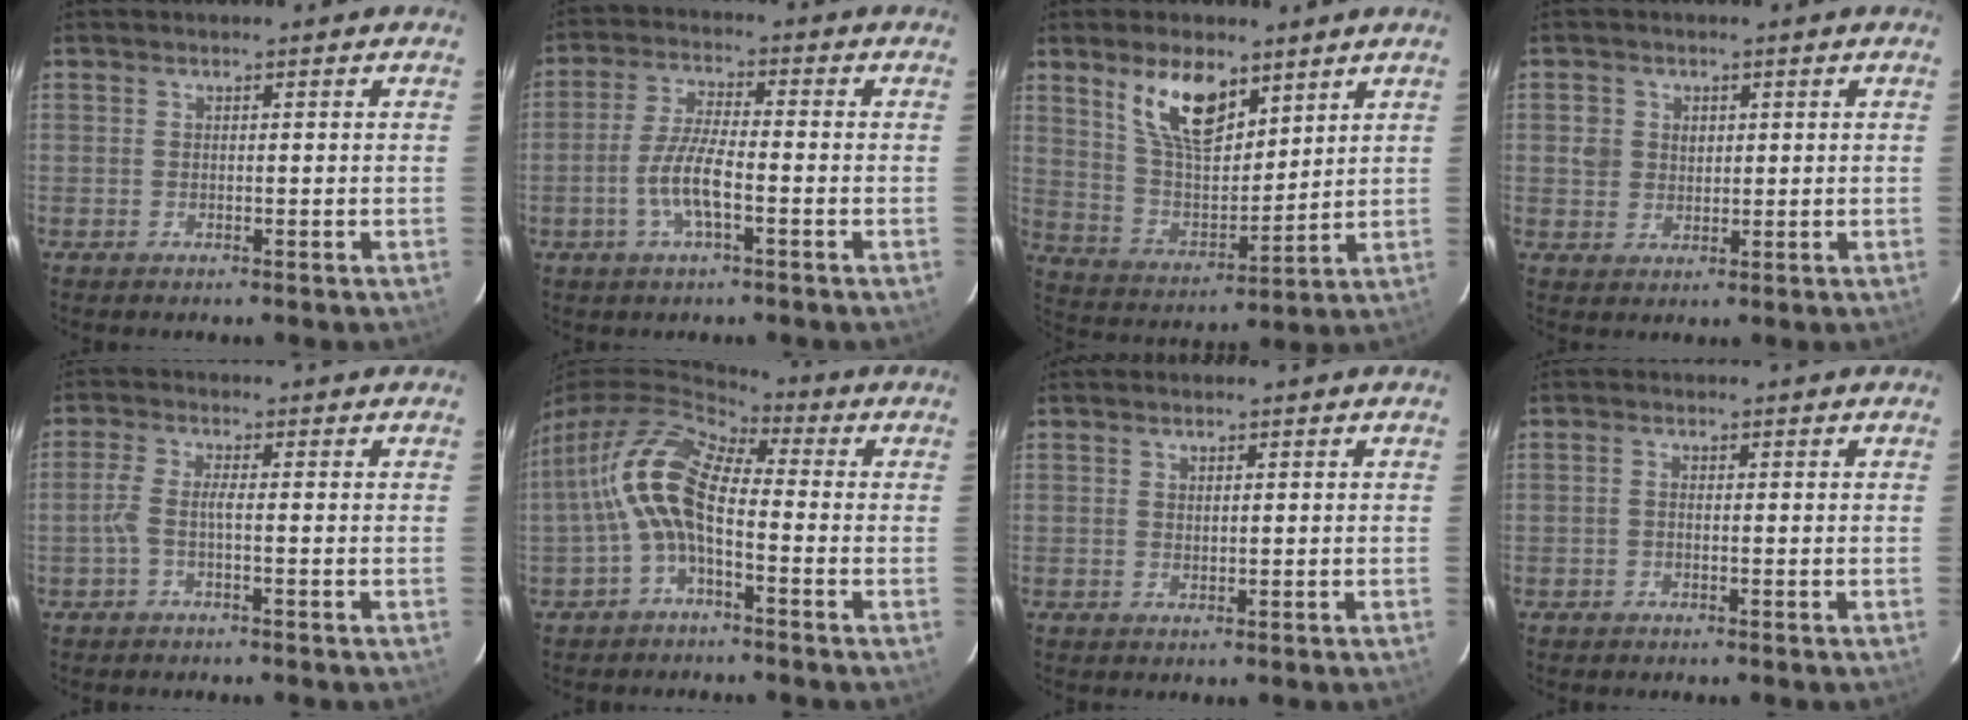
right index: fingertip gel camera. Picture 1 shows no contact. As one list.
[{"total": 7.3, "force": [-2.7, 1.6, 6.6], "torque": [-0.137, 0.001, -0.053]}, {"total": 13.2, "force": [7.9, 6.0, 8.8], "torque": [-0.159, 0.004, 0.158]}, {"total": 3.9, "force": [0.7, 3.6, 1.2], "torque": [-0.020, 0.010, 0.013]}, {"total": 2.7, "force": [-1.1, 0.2, 2.5], "torque": [-0.058, 0.003, -0.023]}, {"total": 10.7, "force": [-1.6, 4.7, 9.4], "torque": [-0.193, 0.016, -0.033]}, {"total": 0.9, "force": [0.5, 0.5, 0.5], "torque": [-0.008, 0.002, 0.010]}, {"total": 0.7, "force": [-0.2, 0.4, 0.5], "torque": [-0.011, 0.003, -0.006]}]